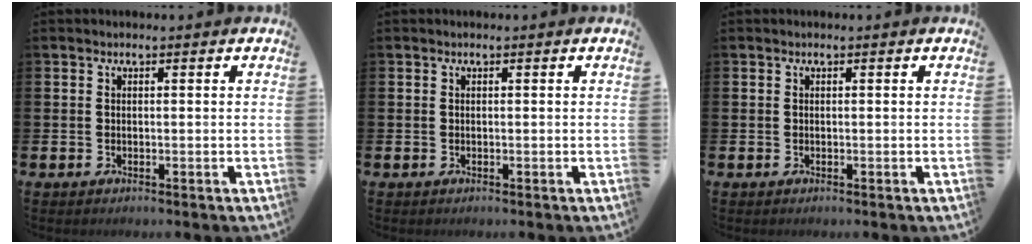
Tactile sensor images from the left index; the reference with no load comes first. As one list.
[{"total": 0.0}, {"total": 0.0}]